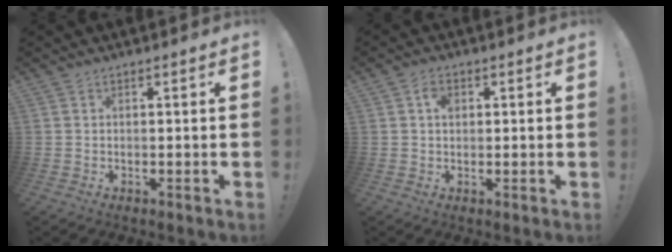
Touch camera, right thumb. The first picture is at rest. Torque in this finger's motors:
{"motor_torque": [0.04, 0.05, 0.16, -0.09, 0.01]}